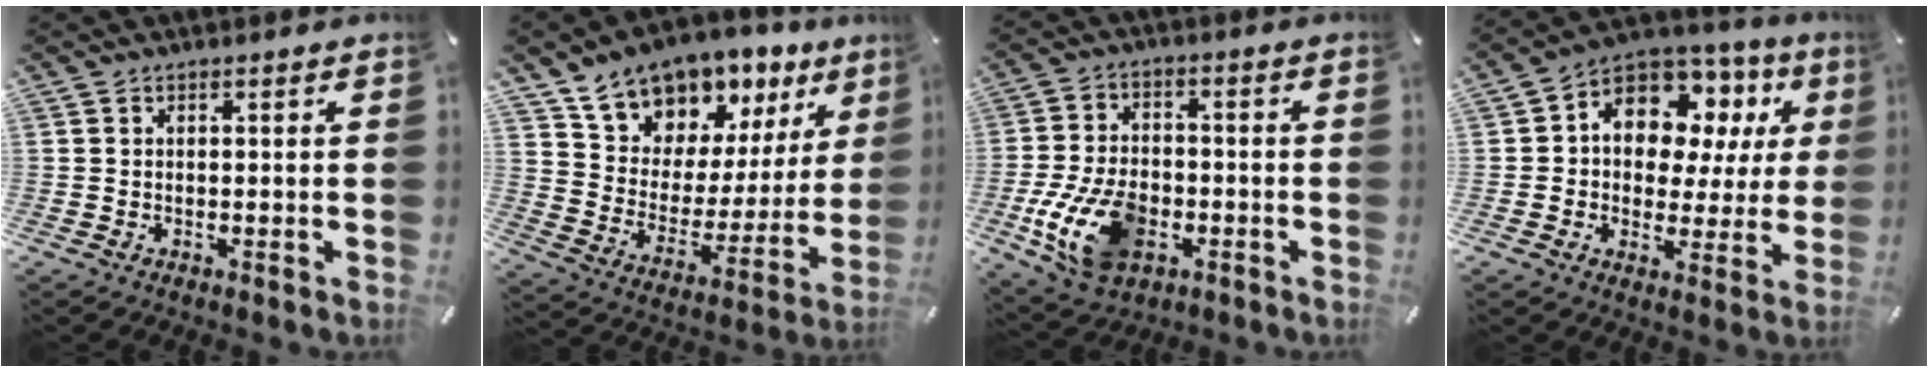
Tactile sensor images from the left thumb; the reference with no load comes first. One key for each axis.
{"total": 12.5, "fx": 10.6, "fy": 6.6, "fz": 0.8, "tx": -0.027, "ty": -0.108, "tz": 0.193}
{"total": 14.2, "fx": -4.4, "fy": 9.5, "fz": 9.5, "tx": -0.188, "ty": 0.006, "tz": -0.078}
{"total": 11.5, "fx": 4.8, "fy": 8.9, "fz": 5.5, "tx": -0.091, "ty": -0.039, "tz": 0.090}